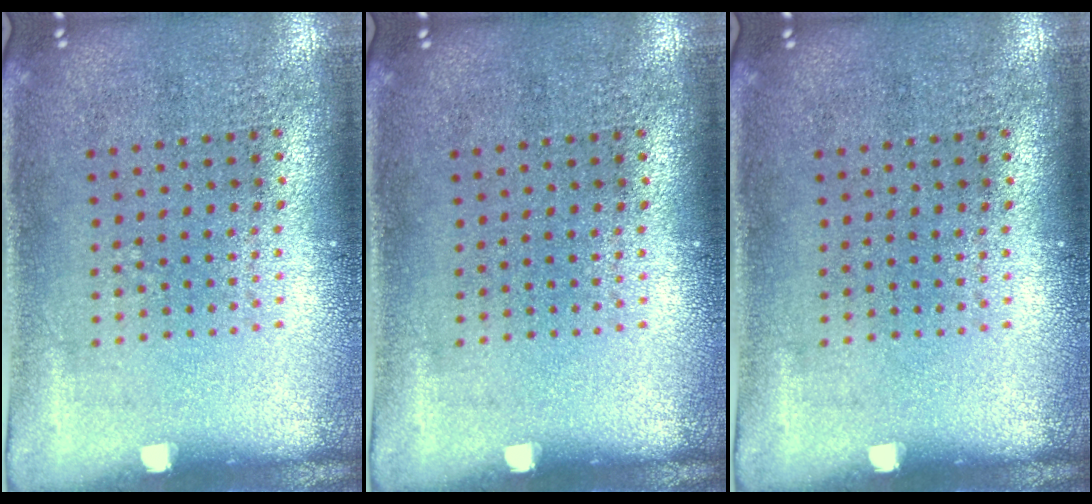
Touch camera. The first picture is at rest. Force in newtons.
{"total": 0.0}
{"total": 0.0}